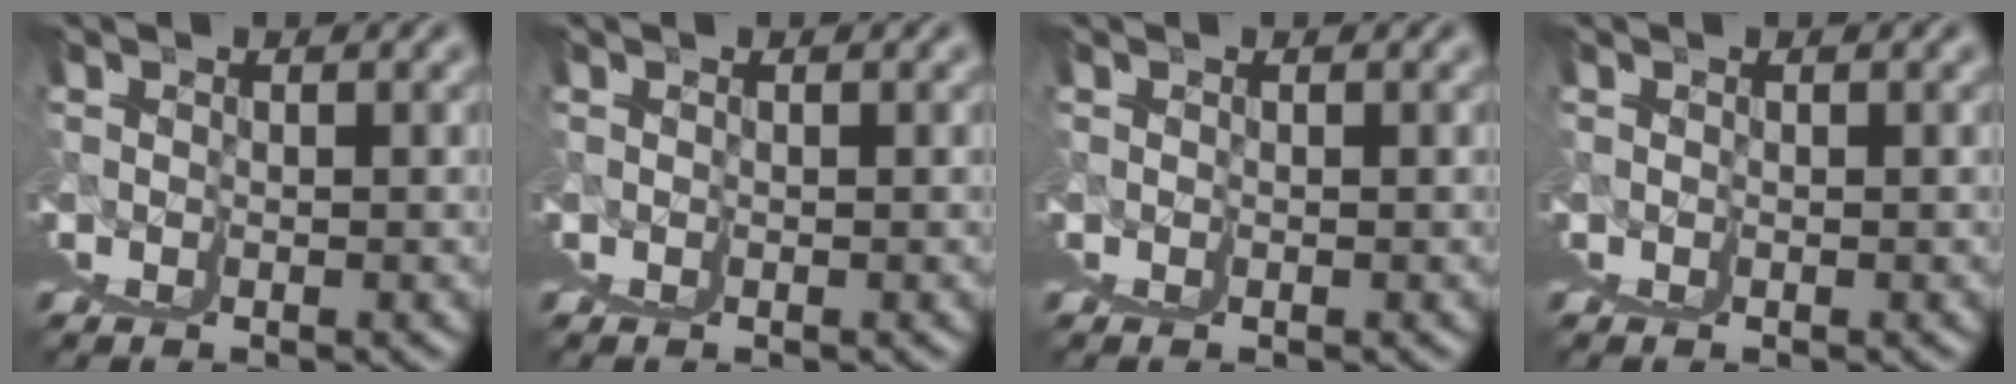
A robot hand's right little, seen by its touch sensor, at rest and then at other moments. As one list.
[{"total": 0.0}, {"total": 0.0}, {"total": 0.0}]